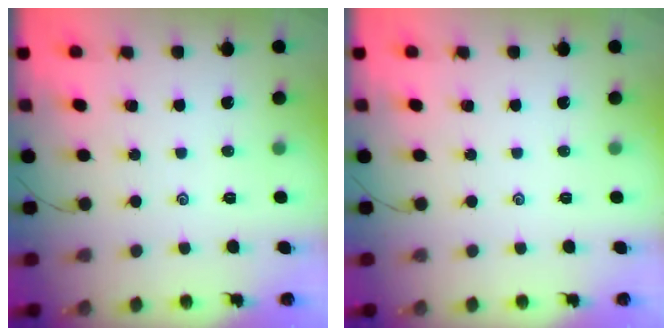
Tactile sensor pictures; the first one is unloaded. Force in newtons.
{"total": 0.0}